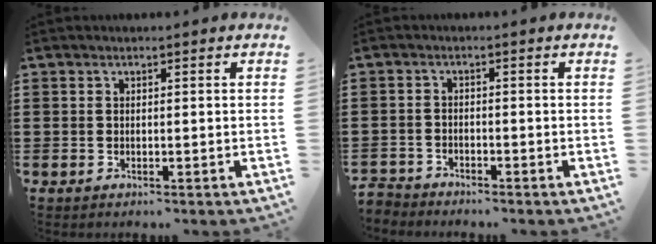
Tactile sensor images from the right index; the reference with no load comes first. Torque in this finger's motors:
{"motor_torque": [-2.14, 0.00, -1.05, -0.21]}